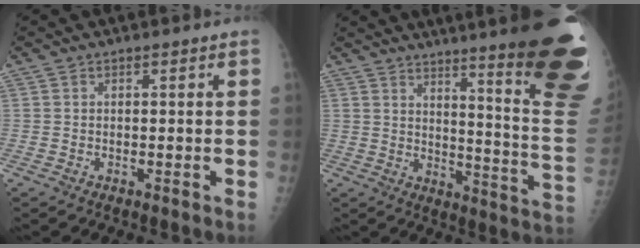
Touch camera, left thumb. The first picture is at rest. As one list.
[{"total": 26.4, "force": [17.8, 2.8, 19.3], "torque": [-0.187, -0.124, 0.227]}]